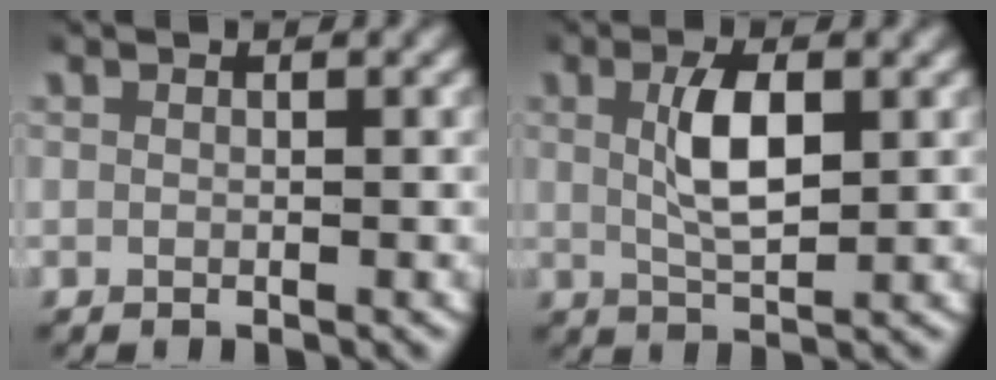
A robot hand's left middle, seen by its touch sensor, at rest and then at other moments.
{"total": 3.9, "force": [0.8, 1.4, 3.6], "torque": [-0.069, -0.004, 0.016]}